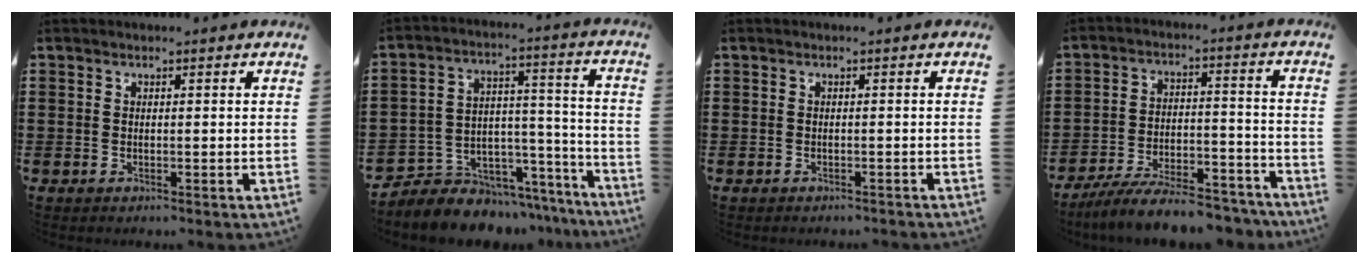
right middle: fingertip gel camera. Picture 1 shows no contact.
{"total": 6.0, "force": [-5.3, 2.8, -0.3], "torque": [0.001, 0.014, -0.102]}
{"total": 0.6, "force": [-0.6, 0.1, 0.0], "torque": [-0.001, -0.001, -0.012]}
{"total": 9.2, "force": [-8.4, 1.3, 3.5], "torque": [-0.049, 0.023, -0.159]}